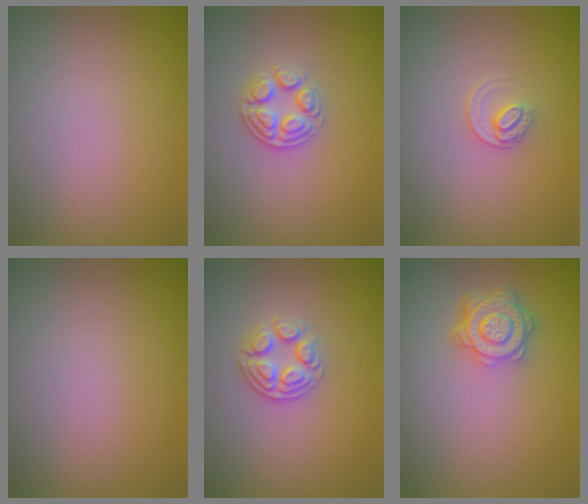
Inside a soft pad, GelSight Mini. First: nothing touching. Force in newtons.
{"total": 2.6, "press": 2.5, "slide": 0.9}
{"total": 1.4, "press": 0.9, "slide": 1.0}
{"total": 0.0}
{"total": 2.7, "press": 2.5, "slide": 0.9}
{"total": 4.6, "press": 3.5, "slide": 2.9}